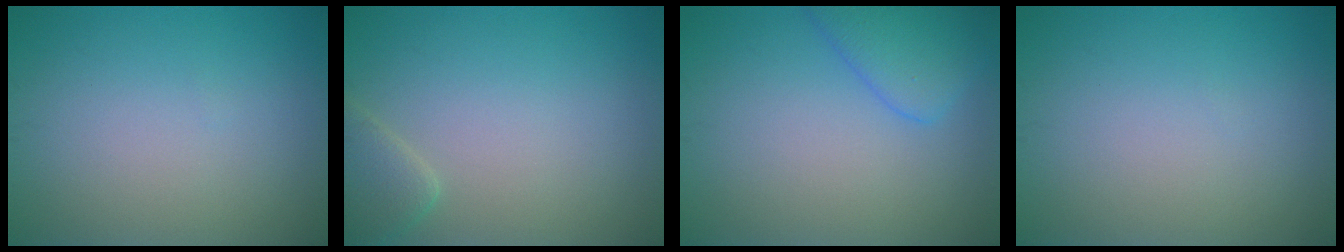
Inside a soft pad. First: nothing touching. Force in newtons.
{"total": 2.2, "press": 2.2, "slide": 0.1}
{"total": 3.5, "press": 3.5, "slide": 0.2}
{"total": 0.0}